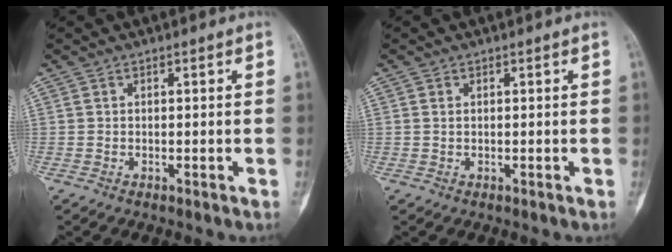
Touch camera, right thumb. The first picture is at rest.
{"total": 0.5, "force": [0.2, 0.3, 0.4], "torque": [-0.011, 0.003, 0.005]}